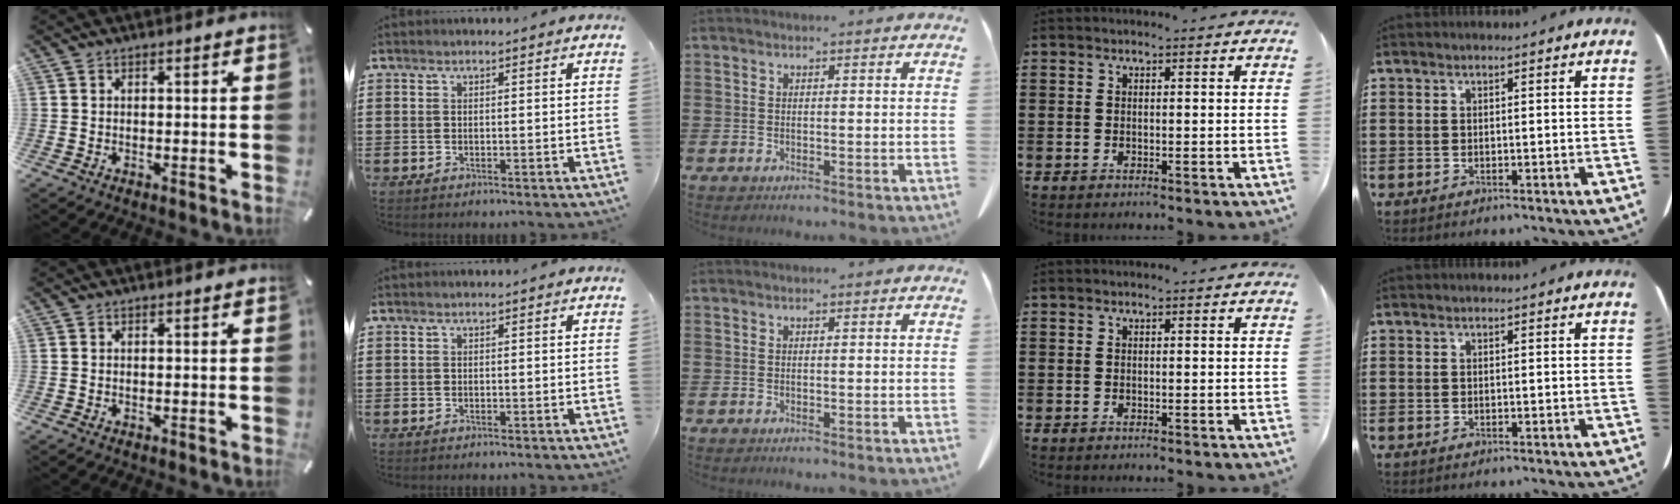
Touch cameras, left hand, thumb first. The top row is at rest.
{}